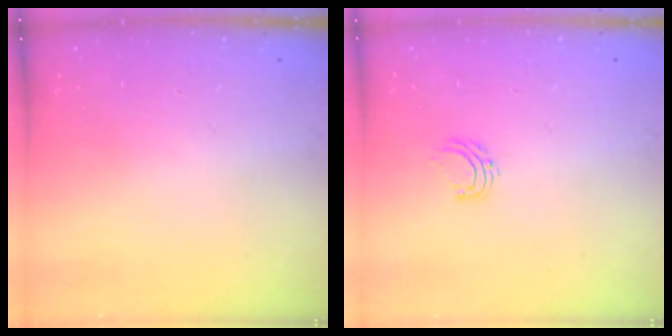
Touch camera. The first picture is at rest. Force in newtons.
{"total": 4.8, "press": 4.8, "slide": 0.3}